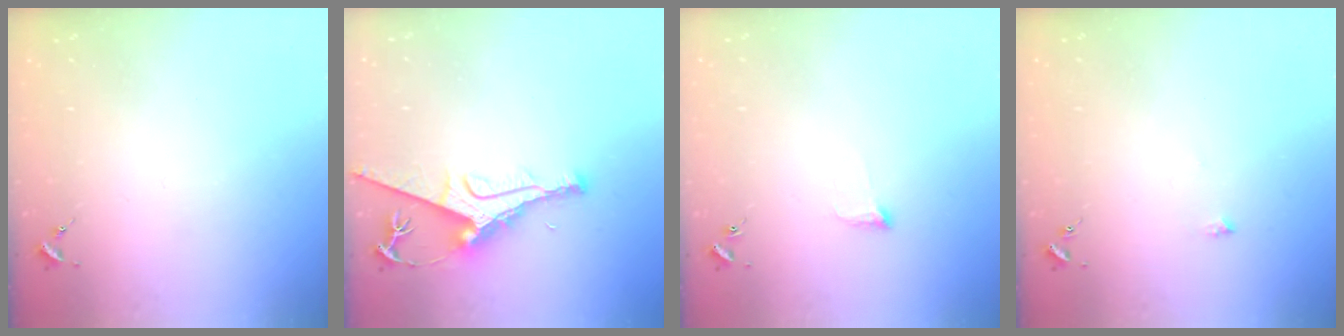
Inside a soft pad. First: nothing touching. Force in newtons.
{"total": 9.7, "press": 9.7, "slide": 0.7}
{"total": 4.1, "press": 4.0, "slide": 0.7}
{"total": 3.9, "press": 3.8, "slide": 0.6}